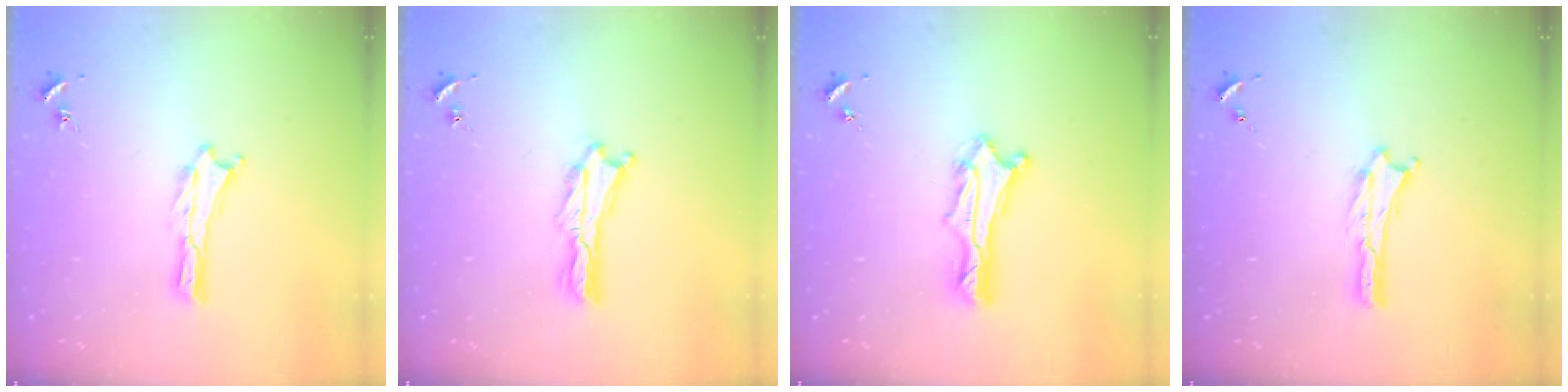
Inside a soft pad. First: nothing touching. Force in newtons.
{"total": 1.2, "press": 1.1, "slide": 0.3}
{"total": 3.0, "press": 3.0, "slide": 0.2}
{"total": 0.0}